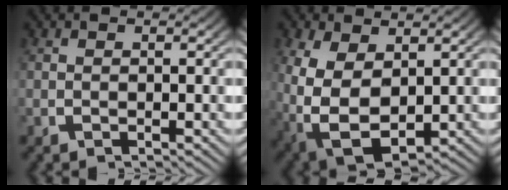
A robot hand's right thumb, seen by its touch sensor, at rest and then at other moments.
{"total": 10.5, "force": [-1.9, 7.8, 6.7], "torque": [-0.188, -0.065, 0.002]}